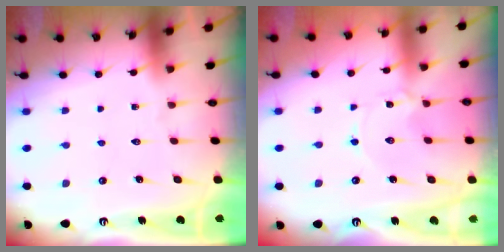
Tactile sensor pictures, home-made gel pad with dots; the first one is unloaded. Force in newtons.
{"total": 0.0}